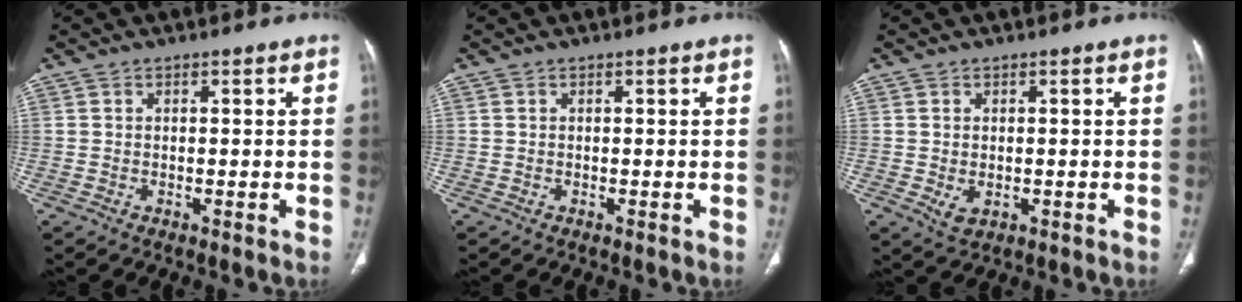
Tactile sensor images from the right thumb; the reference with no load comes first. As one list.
[{"total": 0.0}, {"total": 2.7, "force": [-0.4, 1.8, 2.0], "torque": [-0.033, -0.003, 0.003]}]